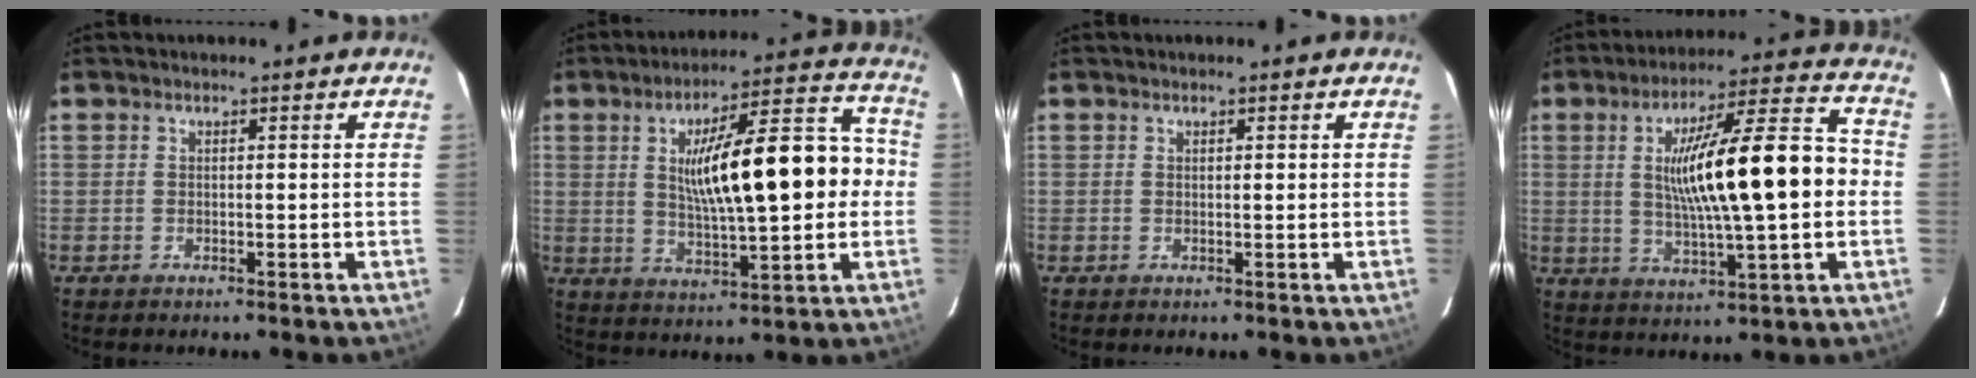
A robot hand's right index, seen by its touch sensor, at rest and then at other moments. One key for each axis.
{"total": 18.1, "fx": 1.3, "fy": 4.0, "fz": 17.7, "tx": -0.268, "ty": 0.035, "tz": 0.024}
{"total": 0.5, "fx": 0.2, "fy": 0.1, "fz": 0.5, "tx": -0.011, "ty": 0.003, "tz": 0.004}
{"total": 18.0, "fx": 0.4, "fy": 2.1, "fz": 17.9, "tx": -0.289, "ty": 0.022, "tz": 0.008}